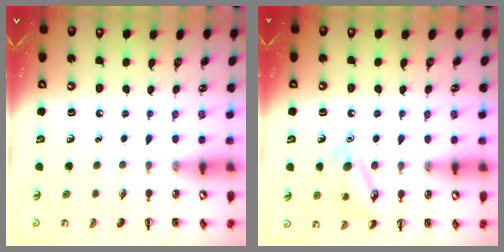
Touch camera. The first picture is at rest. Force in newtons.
{"total": 11.1, "press": 11.1, "slide": 0.9}